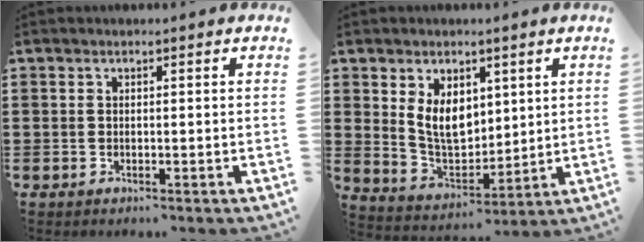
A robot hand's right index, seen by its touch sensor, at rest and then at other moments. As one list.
[{"total": 7.2, "force": [2.6, 4.9, 4.5], "torque": [-0.086, 0.004, 0.049]}]